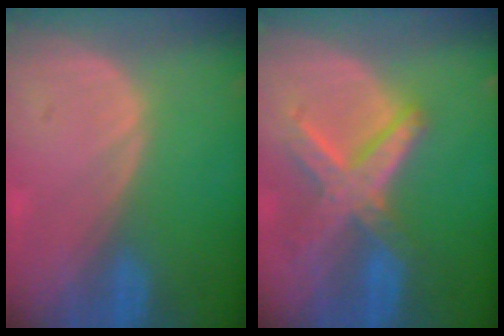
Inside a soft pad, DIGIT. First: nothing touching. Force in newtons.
{"total": 8.2, "press": 7.0, "slide": 4.2}